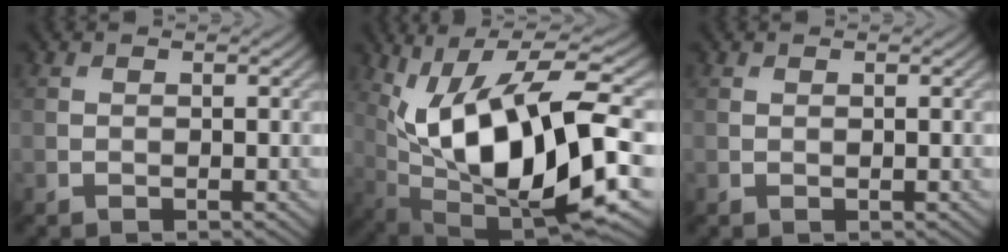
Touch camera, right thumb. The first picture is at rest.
{"total": 15.2, "force": [1.6, 5.6, 14.0], "torque": [-0.263, 0.002, 0.027]}
{"total": 0.0}